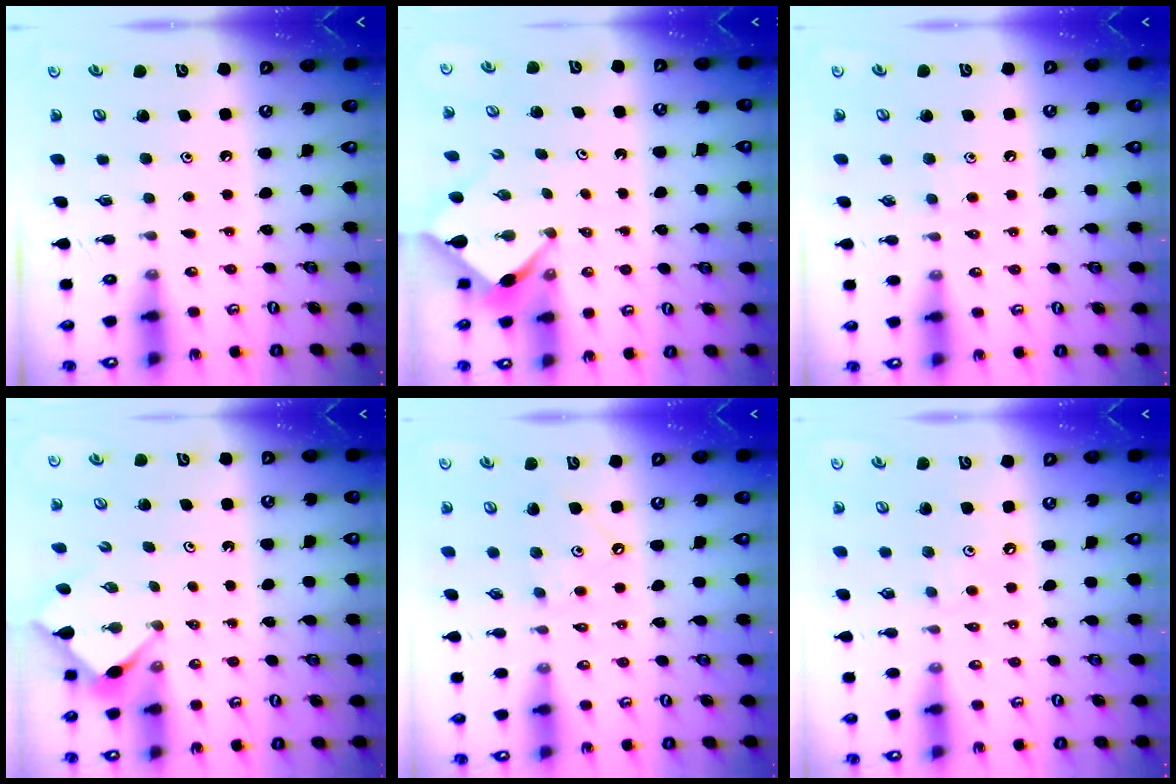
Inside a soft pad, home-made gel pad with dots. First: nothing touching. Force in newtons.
{"total": 2.5, "press": 2.5, "slide": 0.3}
{"total": 3.9, "press": 3.8, "slide": 0.7}
{"total": 2.8, "press": 2.8, "slide": 0.3}
{"total": 2.5, "press": 2.5, "slide": 0.4}
{"total": 1.0, "press": 0.9, "slide": 0.2}